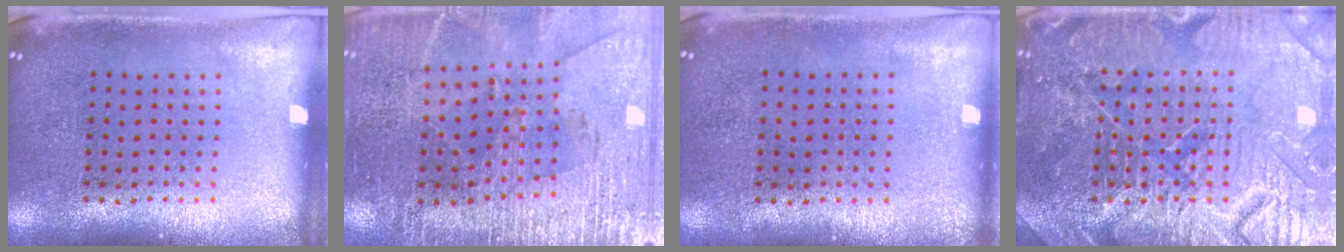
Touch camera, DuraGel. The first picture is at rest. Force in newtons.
{"total": 3.0, "press": 2.9, "slide": 0.6}
{"total": 0.0}
{"total": 5.4, "press": 5.3, "slide": 0.7}